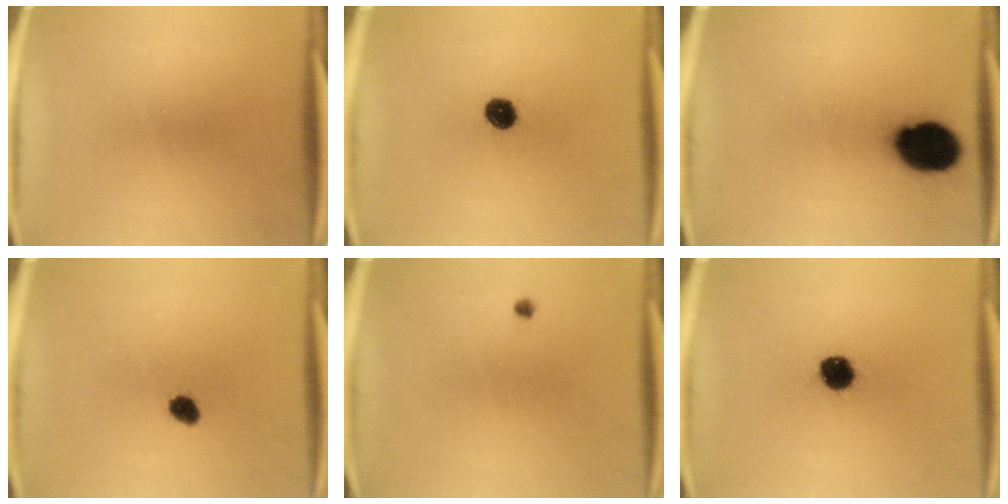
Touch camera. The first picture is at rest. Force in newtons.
{"total": 5.2}
{"total": 14.8}
{"total": 2.8}
{"total": 0.6}
{"total": 7.5}